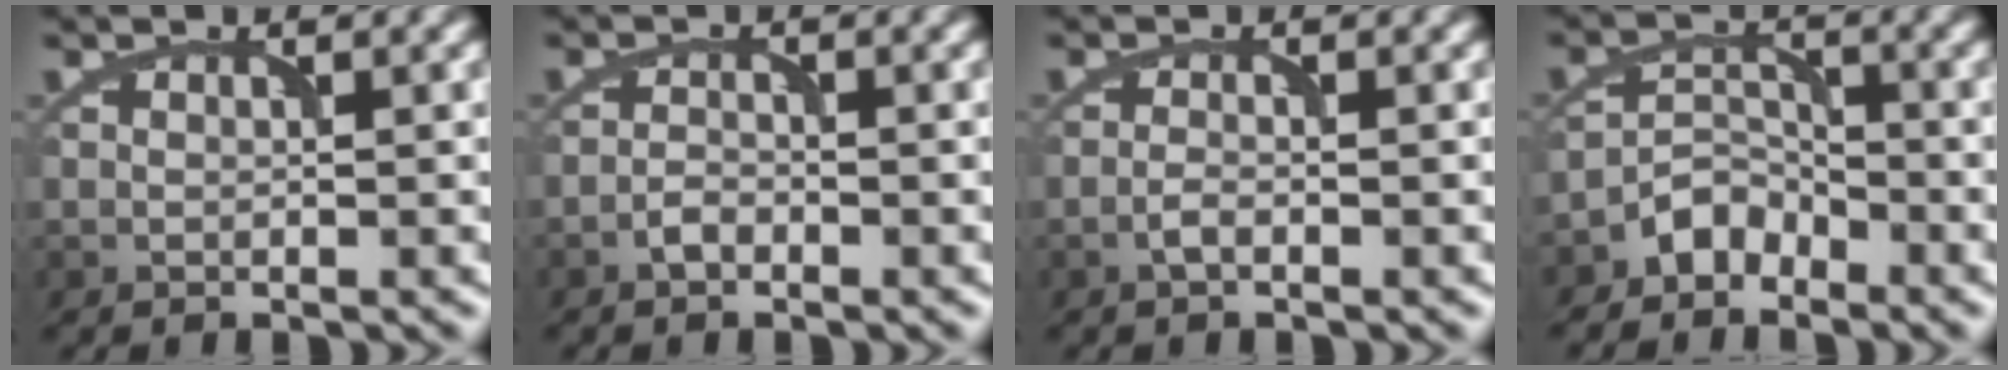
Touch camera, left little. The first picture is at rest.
{"total": 1.1, "force": [-1.0, 0.4, 0.4], "torque": [-0.007, 0.003, -0.019]}
{"total": 1.0, "force": [-0.8, 0.3, 0.6], "torque": [-0.014, 0.002, -0.015]}
{"total": 2.7, "force": [-2.4, 1.3, 0.4], "torque": [0.001, 0.014, -0.047]}